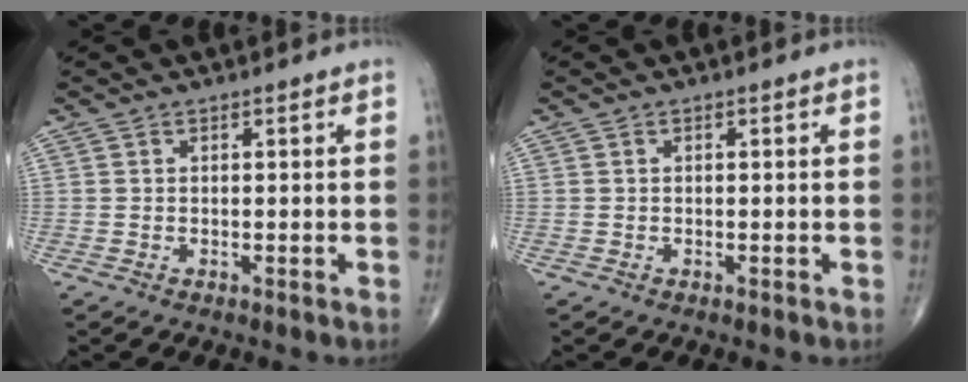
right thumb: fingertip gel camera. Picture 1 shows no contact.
{"total": 0.0}